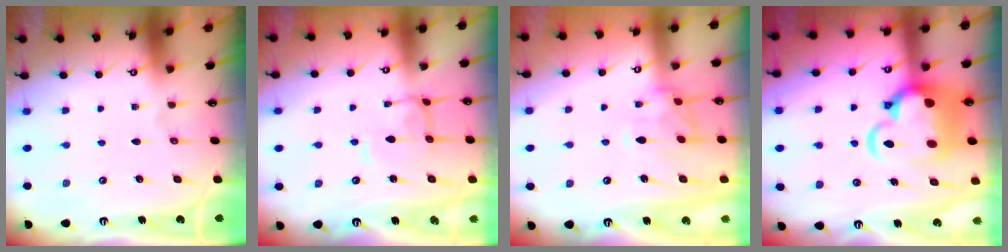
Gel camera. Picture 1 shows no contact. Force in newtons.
{"total": 1.3, "press": 1.2, "slide": 0.5}
{"total": 3.0, "press": 2.8, "slide": 1.2}
{"total": 9.8, "press": 9.6, "slide": 2.3}